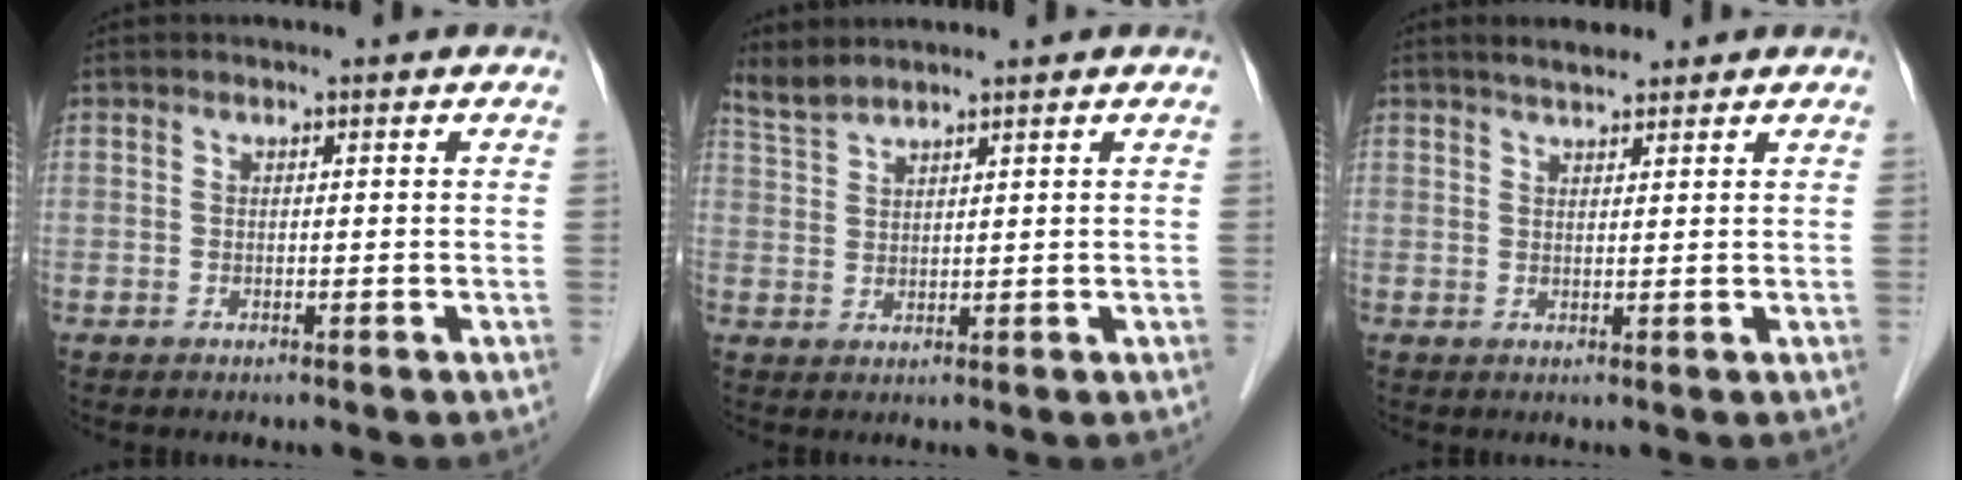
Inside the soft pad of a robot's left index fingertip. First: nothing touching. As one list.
[{"total": 3.0, "force": [2.9, -0.2, 0.6], "torque": [-0.023, 0.012, 0.069]}, {"total": 2.9, "force": [2.5, 0.8, 1.2], "torque": [-0.022, 0.011, 0.041]}]